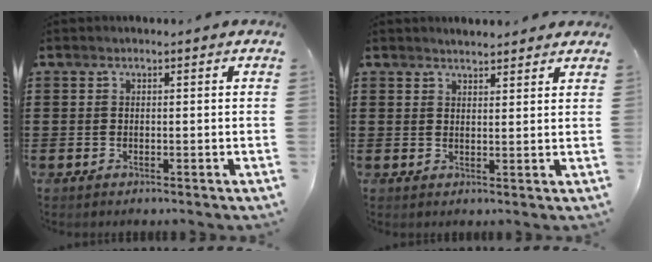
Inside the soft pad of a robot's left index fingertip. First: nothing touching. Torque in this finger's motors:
{"motor_torque": [0.60, 1.42, 0.05, 0.01]}